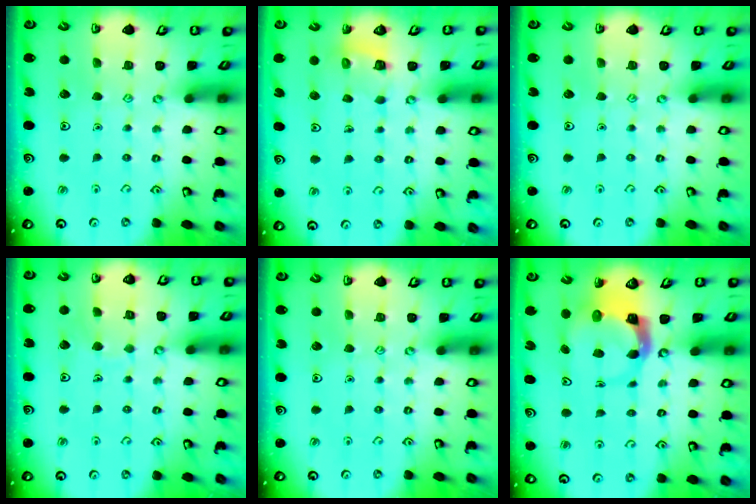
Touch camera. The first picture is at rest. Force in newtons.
{"total": 3.6, "press": 3.6, "slide": 0.2}
{"total": 0.0}
{"total": 4.3, "press": 4.3, "slide": 0.3}
{"total": 0.0}
{"total": 6.2, "press": 6.1, "slide": 1.1}